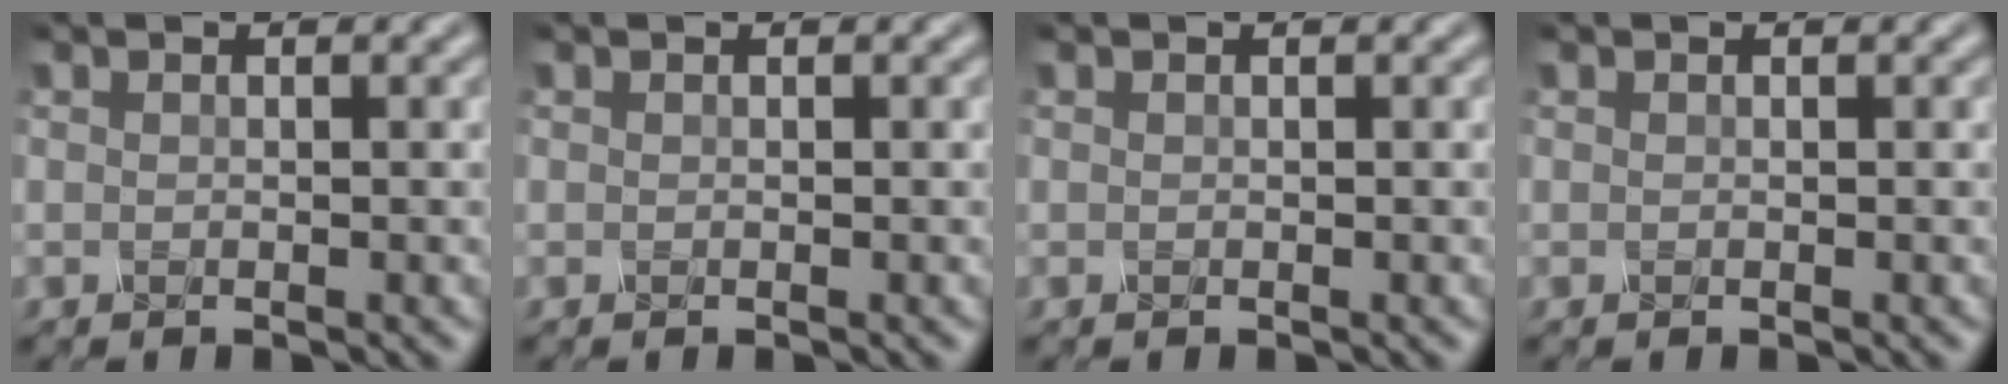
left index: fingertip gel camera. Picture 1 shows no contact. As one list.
[{"total": 0.0}, {"total": 0.0}, {"total": 0.0}]